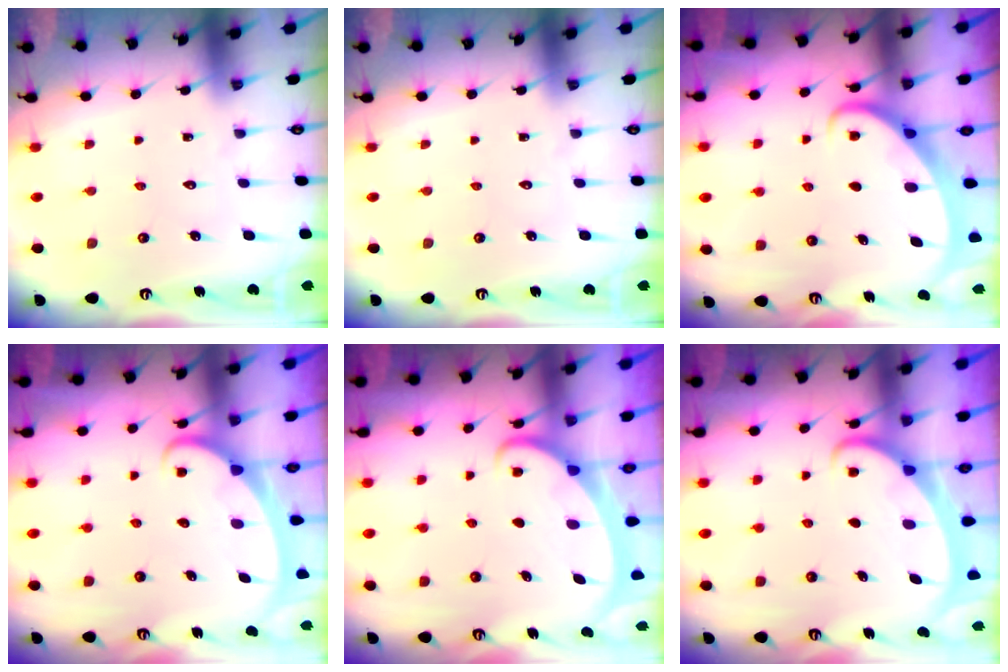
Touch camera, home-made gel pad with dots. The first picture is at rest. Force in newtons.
{"total": 0.0}
{"total": 2.6, "press": 2.5, "slide": 0.3}
{"total": 2.5, "press": 2.5, "slide": 0.3}
{"total": 2.1, "press": 2.1, "slide": 0.3}
{"total": 2.1, "press": 2.0, "slide": 0.4}